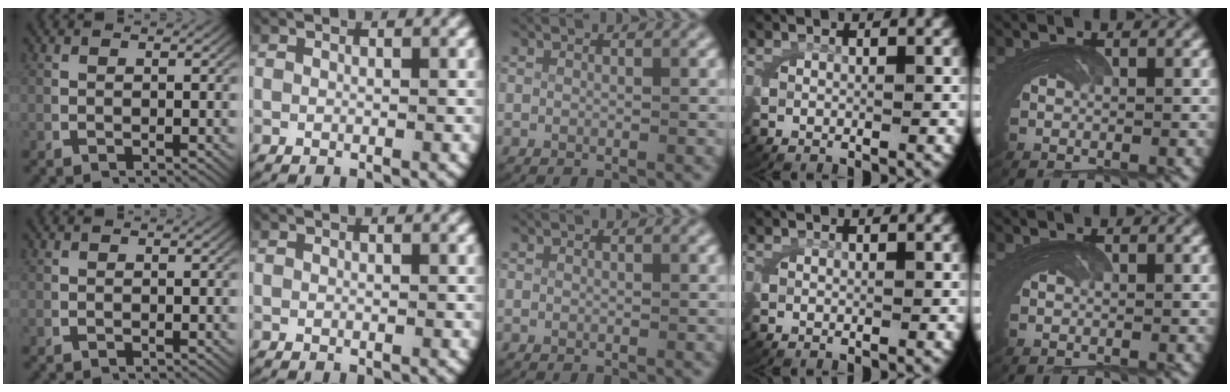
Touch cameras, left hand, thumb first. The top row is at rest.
{}